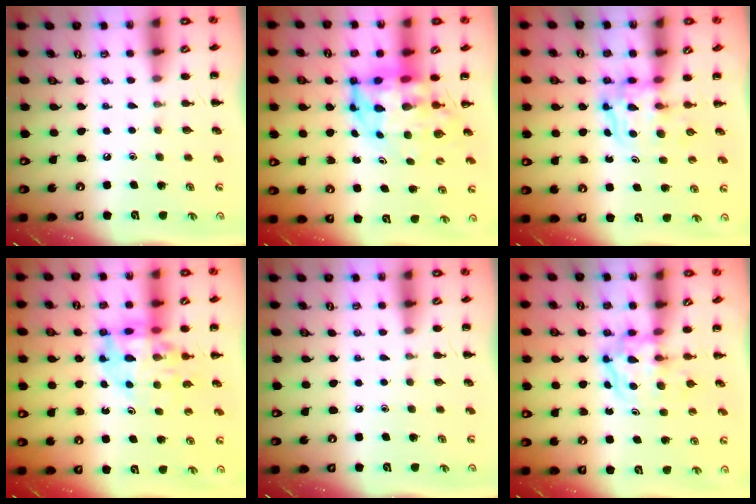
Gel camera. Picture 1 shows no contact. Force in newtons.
{"total": 7.4, "press": 7.0, "slide": 2.3}
{"total": 3.5, "press": 3.5, "slide": 0.2}
{"total": 12.1, "press": 11.5, "slide": 3.7}
{"total": 0.0}
{"total": 3.9, "press": 3.8, "slide": 0.5}